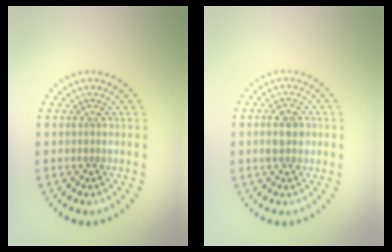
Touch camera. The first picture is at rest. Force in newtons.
{"total": 2.8, "press": 2.7, "slide": 0.2}